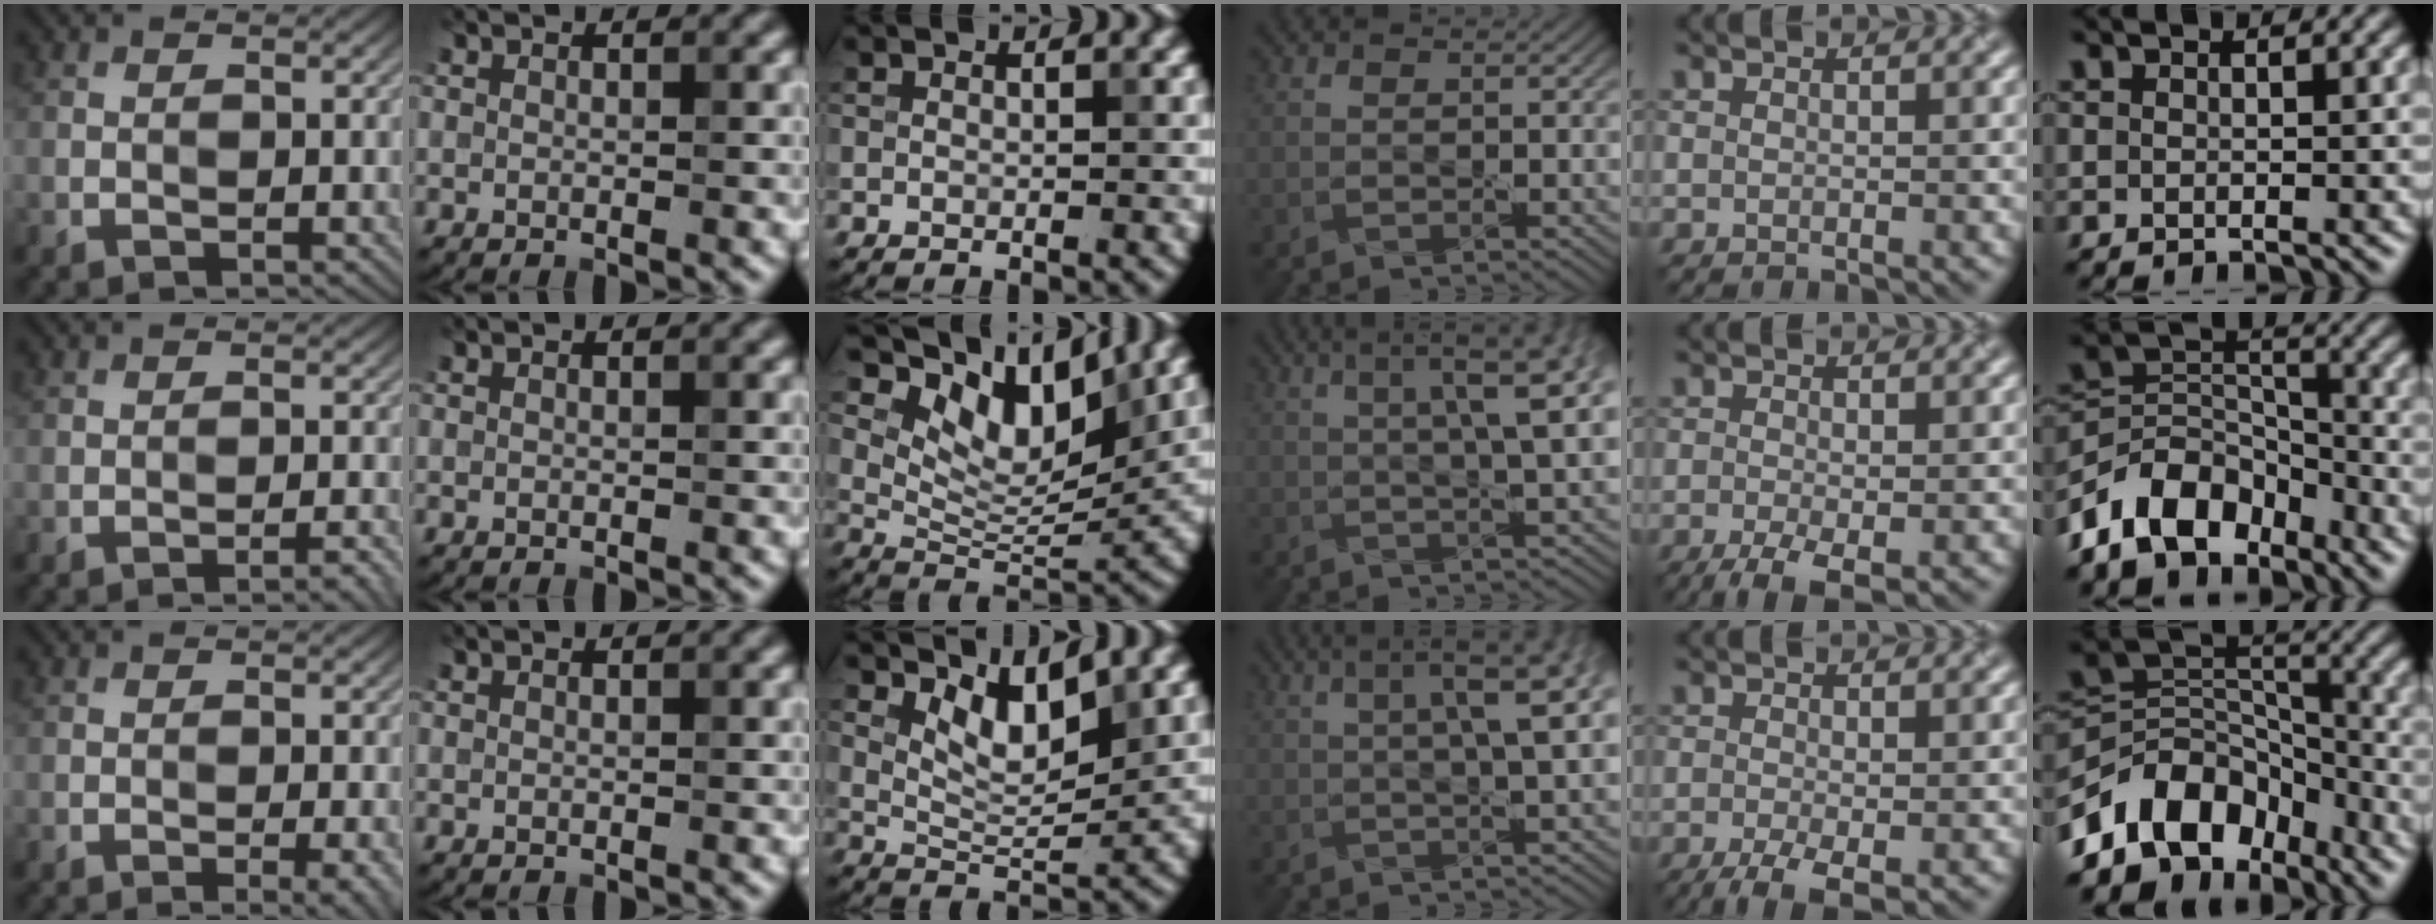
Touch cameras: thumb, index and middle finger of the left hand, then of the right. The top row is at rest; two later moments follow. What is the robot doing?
{"motion": "pour", "object": "sugar"}